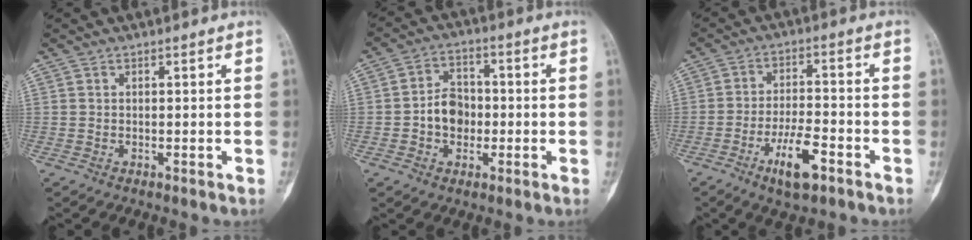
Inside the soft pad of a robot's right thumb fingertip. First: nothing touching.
{"total": 7.2, "force": [-1.1, 5.7, 4.3], "torque": [-0.043, 0.022, -0.027]}
{"total": 8.5, "force": [-4.6, 2.9, 6.6], "torque": [-0.114, 0.024, -0.080]}